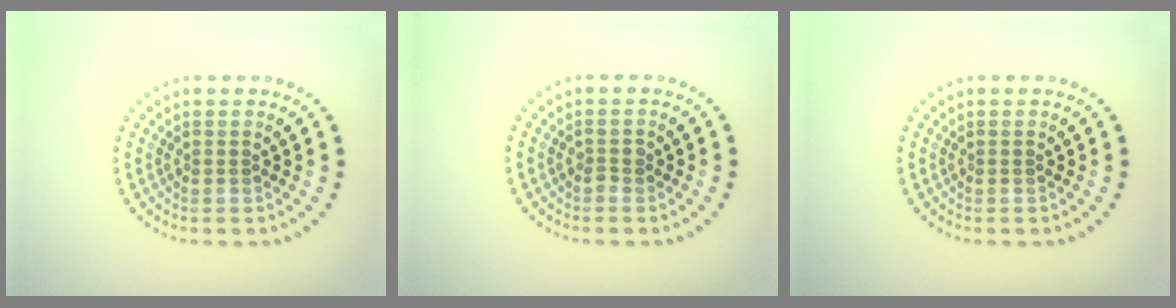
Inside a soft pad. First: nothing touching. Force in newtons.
{"total": 0.6, "press": 0.6, "slide": 0.2}
{"total": 0.0}